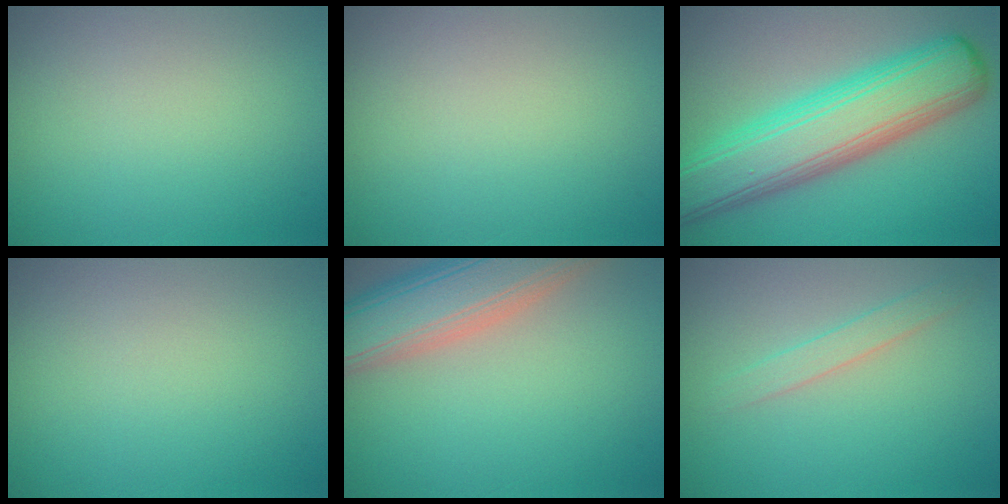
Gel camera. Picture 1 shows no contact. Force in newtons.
{"total": 0.0}
{"total": 9.6, "press": 9.6, "slide": 0.3}
{"total": 0.0}
{"total": 8.6, "press": 8.6, "slide": 0.3}
{"total": 1.5, "press": 1.5, "slide": 0.1}